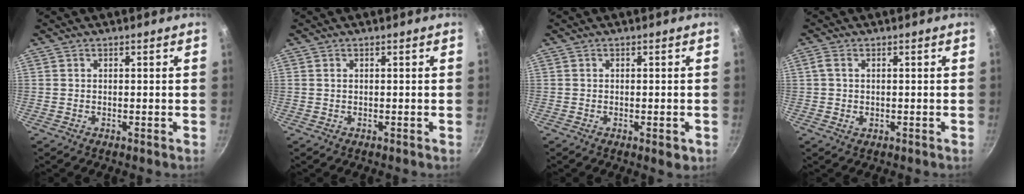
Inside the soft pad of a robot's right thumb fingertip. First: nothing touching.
{"total": 0.5, "force": [0.2, 0.4, 0.4], "torque": [-0.006, 0.001, 0.002]}
{"total": 2.6, "force": [-0.9, 1.0, 2.3], "torque": [-0.034, -0.006, -0.013]}
{"total": 2.3, "force": [0.3, 1.5, 1.7], "torque": [-0.037, 0.004, 0.003]}